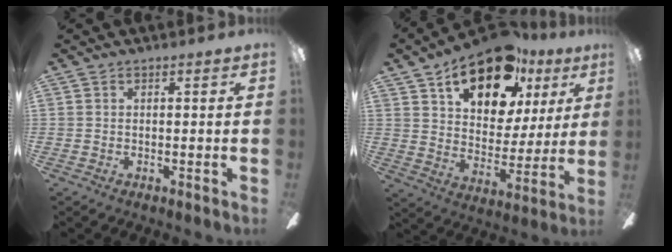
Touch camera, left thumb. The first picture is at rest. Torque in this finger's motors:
{"motor_torque": [0.41, 0.80, 1.35, -1.42, 0.15]}